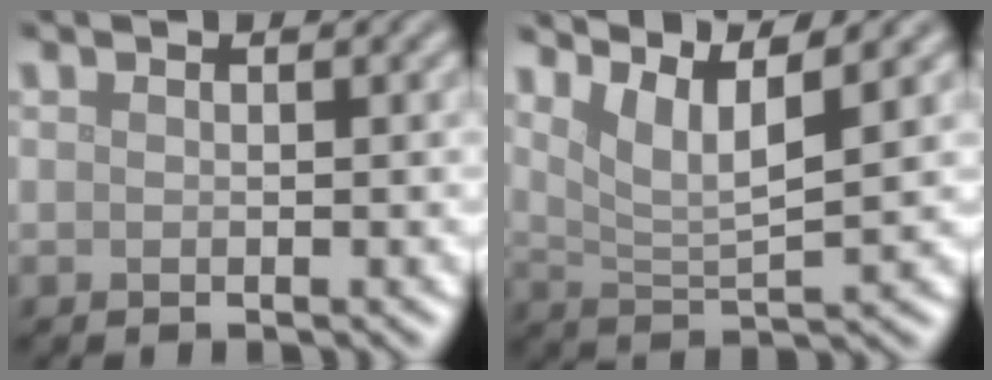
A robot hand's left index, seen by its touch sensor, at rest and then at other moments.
{"total": 4.8, "force": [3.1, 0.9, 3.6], "torque": [-0.067, 0.003, 0.062]}